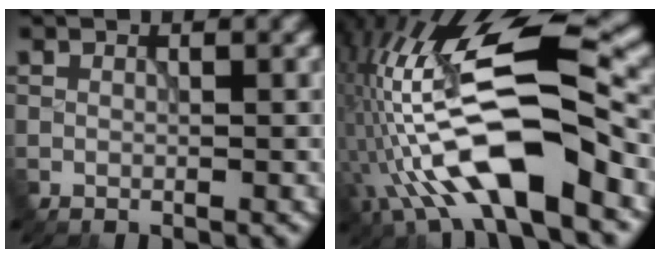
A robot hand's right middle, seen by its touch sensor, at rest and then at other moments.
{"total": 13.1, "force": [-3.8, 4.0, 11.8], "torque": [-0.211, 0.025, -0.071]}